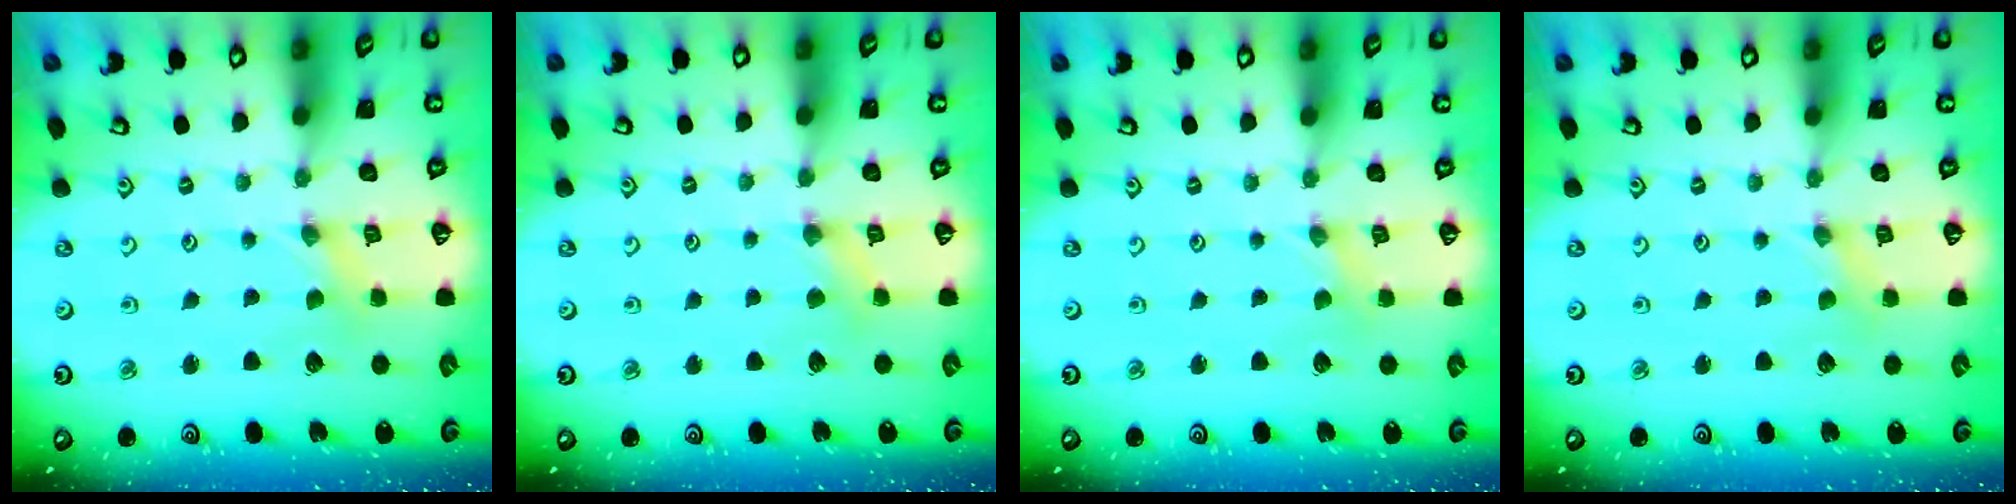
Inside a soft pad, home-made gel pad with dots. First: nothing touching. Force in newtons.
{"total": 3.3, "press": 3.3, "slide": 0.4}
{"total": 0.0}
{"total": 0.0}